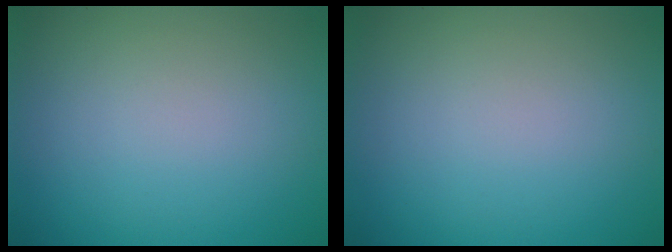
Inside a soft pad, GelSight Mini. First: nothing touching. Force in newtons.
{"total": 0.0}